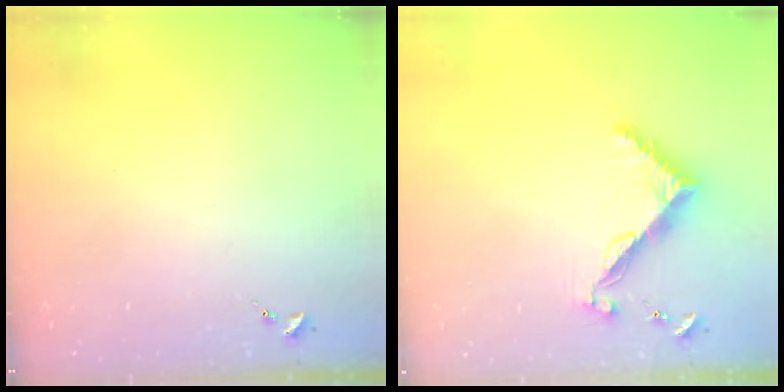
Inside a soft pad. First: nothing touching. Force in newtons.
{"total": 7.9, "press": 7.9, "slide": 0.1}